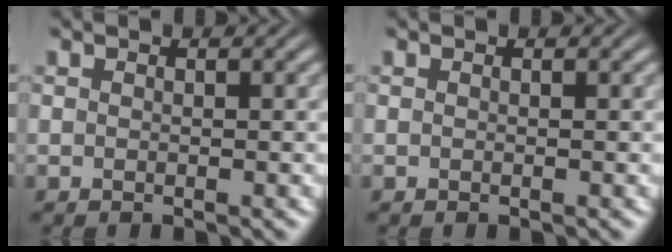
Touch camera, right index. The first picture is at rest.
{"total": 0.0}